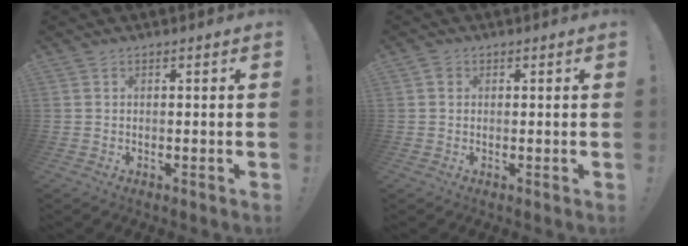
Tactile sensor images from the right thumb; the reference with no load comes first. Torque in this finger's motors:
{"motor_torque": [0.01, 0.13, 0.02, 0.12, -0.02]}